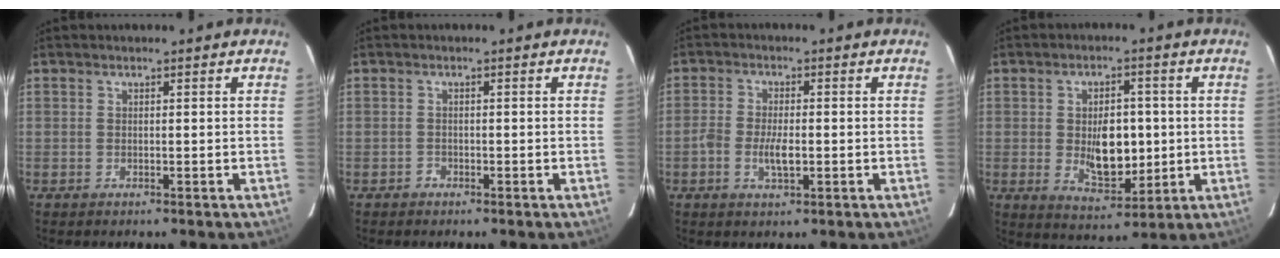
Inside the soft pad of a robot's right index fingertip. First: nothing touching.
{"total": 1.1, "force": [-0.7, 0.7, -0.1], "torque": [0.002, 0.006, -0.013]}
{"total": 4.7, "force": [-1.4, 2.0, 4.0], "torque": [-0.086, -0.001, -0.028]}
{"total": 9.7, "force": [-0.2, 5.4, 8.1], "torque": [-0.138, -0.003, 0.009]}